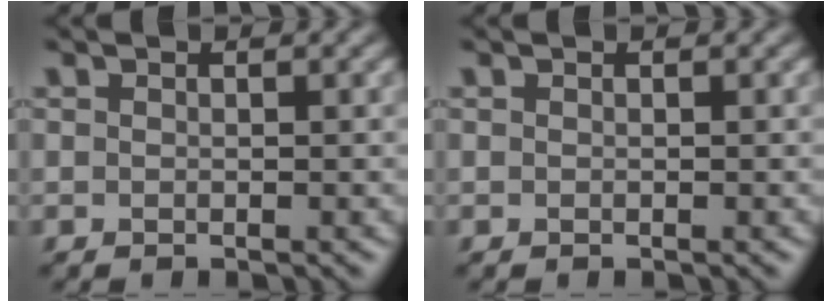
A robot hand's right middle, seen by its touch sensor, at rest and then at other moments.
{"total": 0.0}